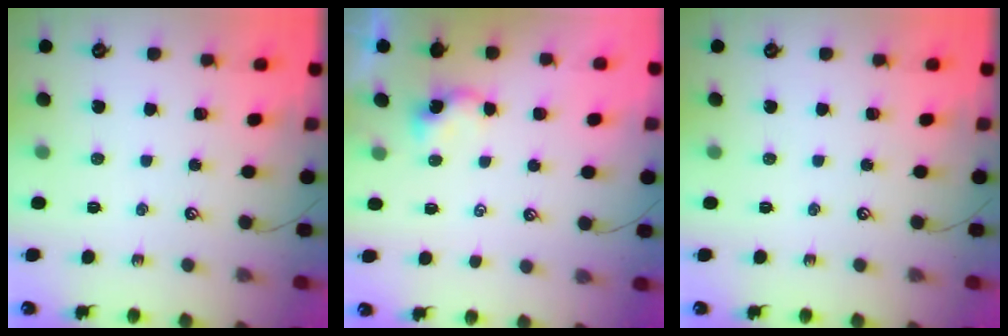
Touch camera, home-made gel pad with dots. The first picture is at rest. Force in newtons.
{"total": 2.8, "press": 2.8, "slide": 0.0}
{"total": 0.0}